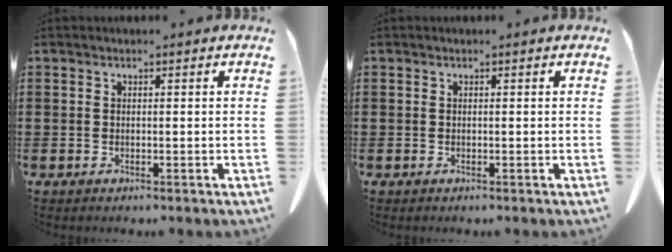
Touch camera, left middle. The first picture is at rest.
{"total": 0.0}